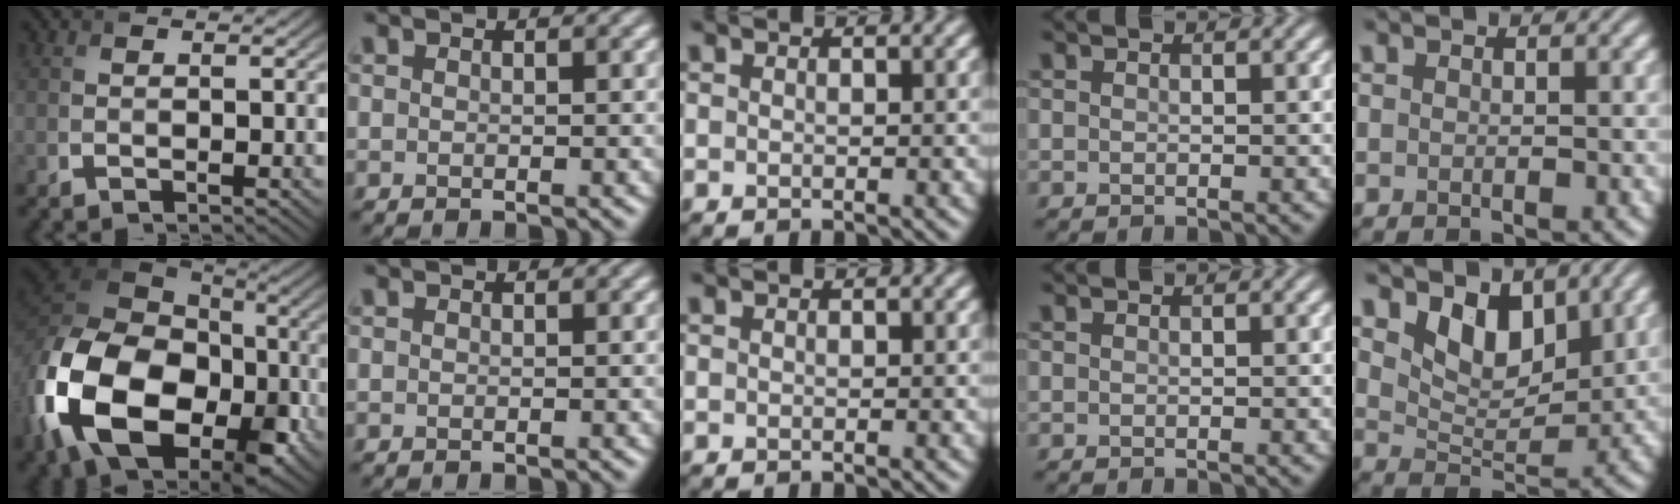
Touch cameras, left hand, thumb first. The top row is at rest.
{"thumb": {"total": 20.5, "force": [-6.8, 13.7, 13.6], "torque": [-0.325, -0.034, -0.122]}, "little": {"total": 4.8, "force": [2.9, 2.6, 2.7], "torque": [-0.058, -0.013, 0.045]}}